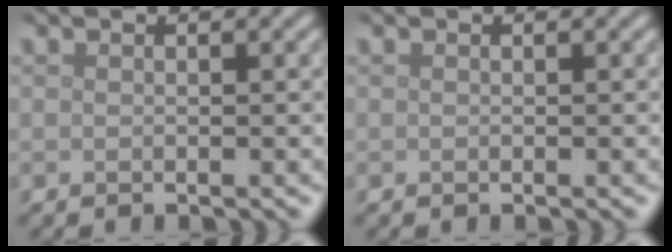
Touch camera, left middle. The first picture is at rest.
{"total": 0.0}